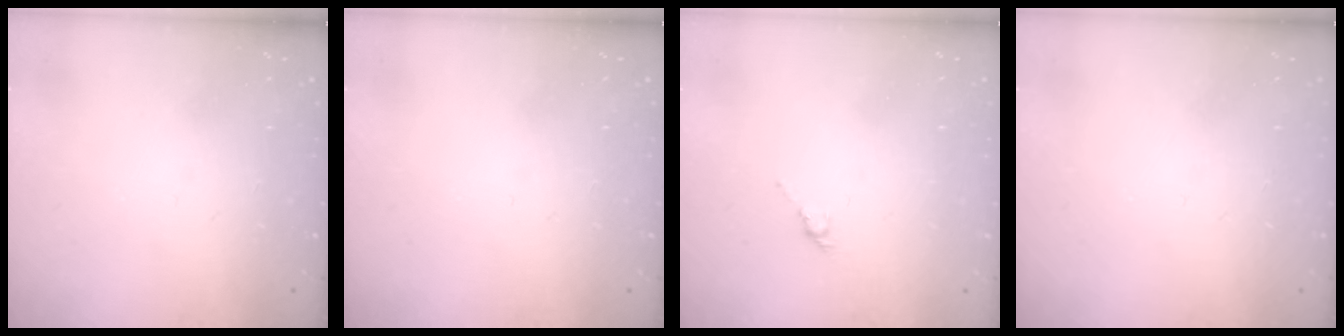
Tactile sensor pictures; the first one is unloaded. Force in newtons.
{"total": 0.0}
{"total": 3.3, "press": 3.2, "slide": 0.8}
{"total": 0.0}